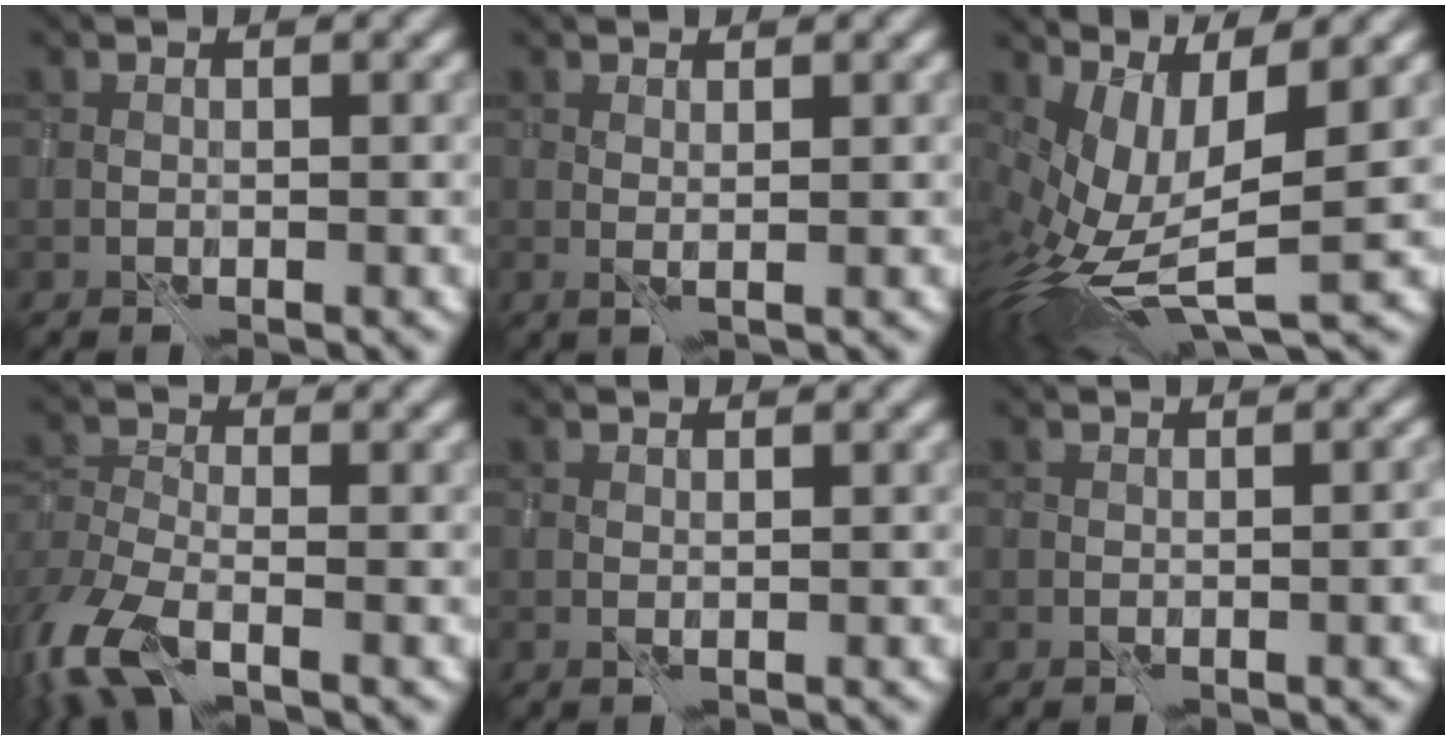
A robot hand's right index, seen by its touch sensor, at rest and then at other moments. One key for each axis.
{"total": 1.2, "fx": 1.1, "fy": -0.3, "fz": 0.2, "tx": -0.006, "ty": -0.001, "tz": 0.017}
{"total": 8.5, "fx": 0.3, "fy": 2.7, "fz": 8.1, "tx": -0.175, "ty": -0.003, "tz": 0.012}
{"total": 6.7, "fx": -4.8, "fy": 2.7, "fz": 3.8, "tx": -0.092, "ty": -0.025, "tz": -0.094}
{"total": 0.7, "fx": 0.7, "fy": -0.2, "fz": 0.0, "tx": -0.002, "ty": -0.003, "tz": 0.009}
{"total": 2.4, "fx": -0.5, "fy": 0.8, "fz": 2.2, "tx": -0.007, "ty": 0.008, "tz": 0.000}